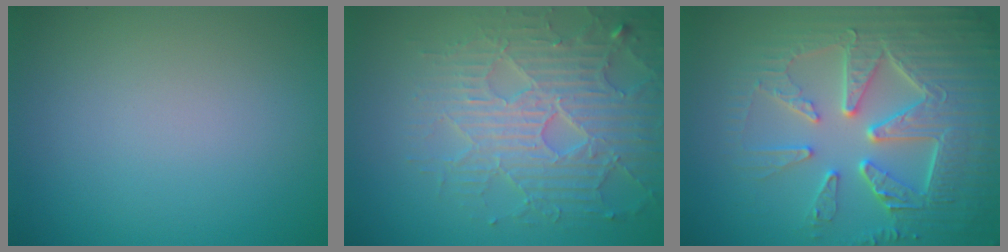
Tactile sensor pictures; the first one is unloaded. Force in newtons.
{"total": 6.1, "press": 5.2, "slide": 3.1}
{"total": 8.2, "press": 6.4, "slide": 5.1}